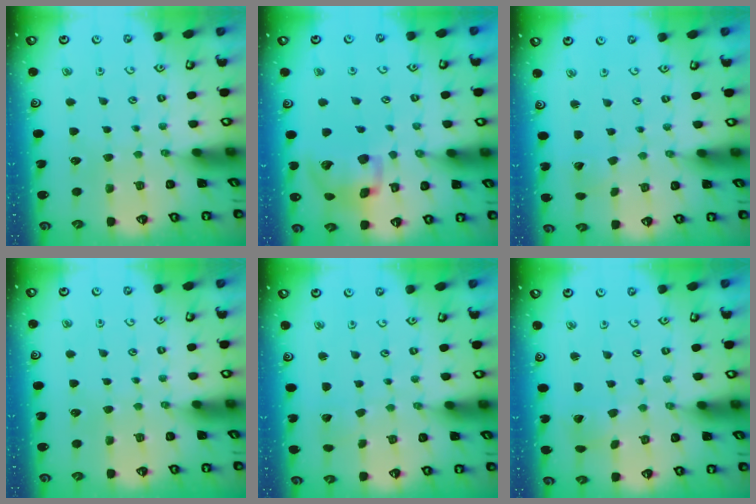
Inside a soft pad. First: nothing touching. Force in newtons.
{"total": 14.3, "press": 14.2, "slide": 2.3}
{"total": 1.4, "press": 1.4, "slide": 0.2}
{"total": 0.0}
{"total": 1.1, "press": 1.1, "slide": 0.1}
{"total": 1.2, "press": 1.2, "slide": 0.1}